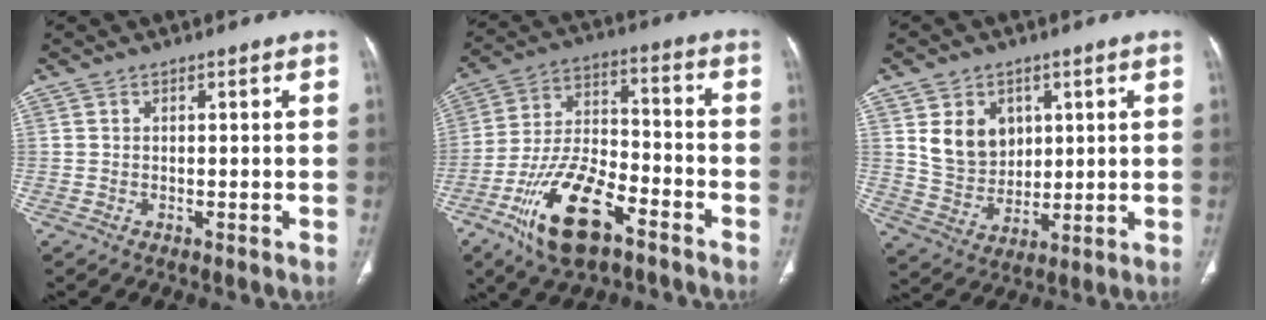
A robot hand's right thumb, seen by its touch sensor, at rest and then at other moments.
{"total": 17.0, "force": [-9.5, 7.3, 12.0], "torque": [-0.222, 0.055, -0.171]}
{"total": 9.6, "force": [3.1, 7.8, 4.8], "torque": [-0.051, -0.020, 0.072]}